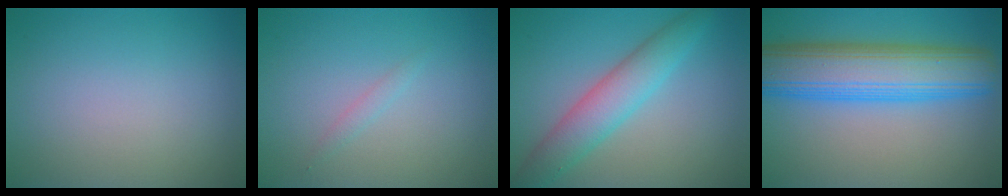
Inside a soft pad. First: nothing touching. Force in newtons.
{"total": 0.7, "press": 0.7, "slide": 0.0}
{"total": 4.7, "press": 4.7, "slide": 0.1}
{"total": 9.9, "press": 9.9, "slide": 0.2}